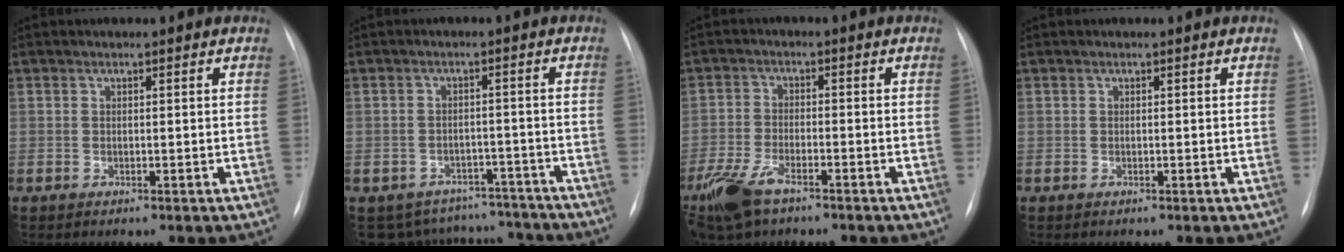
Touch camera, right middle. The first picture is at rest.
{"total": 10.1, "force": [-9.2, 4.2, 0.1], "torque": [0.001, 0.030, -0.111]}
{"total": 7.6, "force": [-5.3, 2.6, 4.8], "torque": [-0.109, -0.015, -0.098]}
{"total": 0.0}